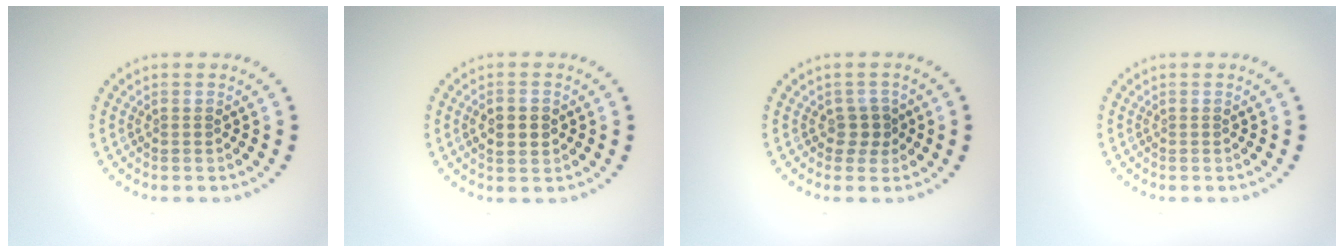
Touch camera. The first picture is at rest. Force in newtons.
{"total": 2.9, "press": 2.9, "slide": 0.2}
{"total": 1.7, "press": 1.4, "slide": 1.0}
{"total": 0.0}